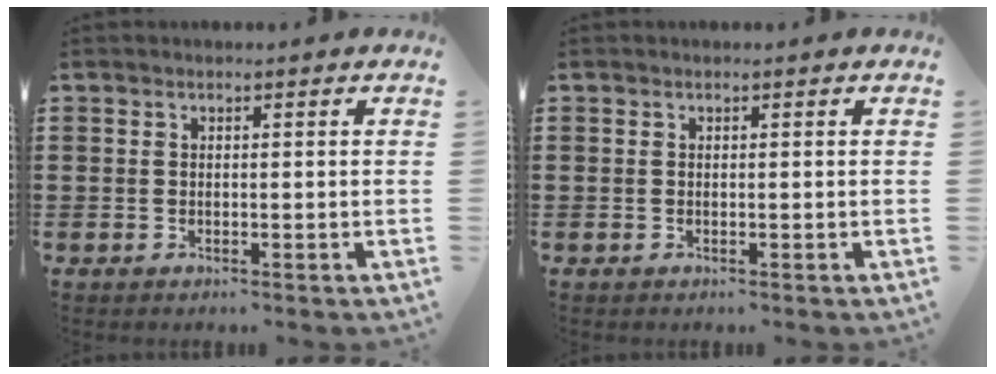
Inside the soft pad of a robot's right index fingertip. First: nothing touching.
{"total": 0.0}